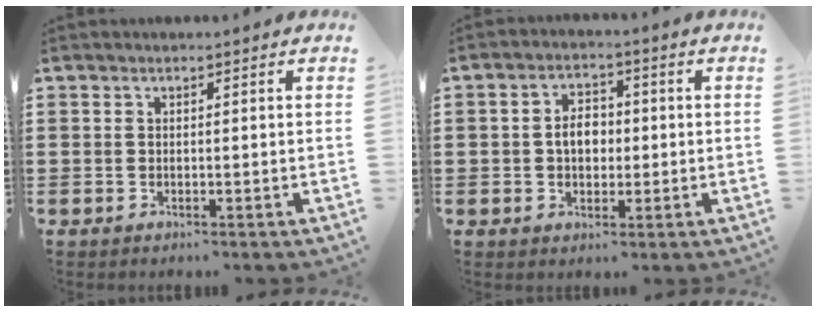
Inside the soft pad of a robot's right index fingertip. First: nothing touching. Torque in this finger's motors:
{"motor_torque": [0.15, -0.06, 0.41, 0.06]}